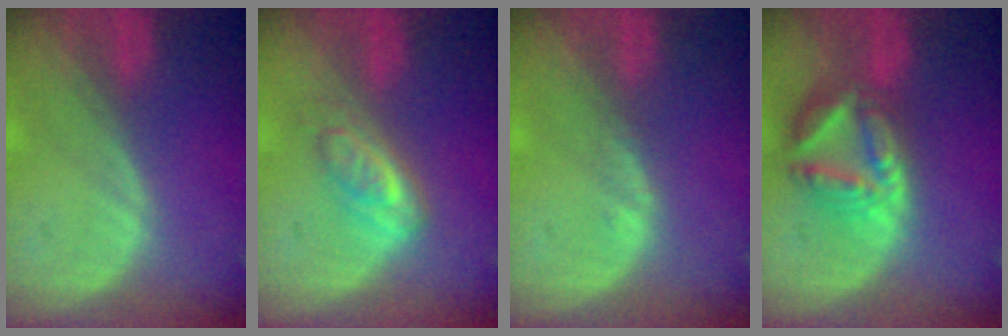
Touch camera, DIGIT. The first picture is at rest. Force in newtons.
{"total": 4.6, "press": 4.4, "slide": 1.3}
{"total": 0.8, "press": 0.7, "slide": 0.5}
{"total": 8.2, "press": 7.1, "slide": 4.2}